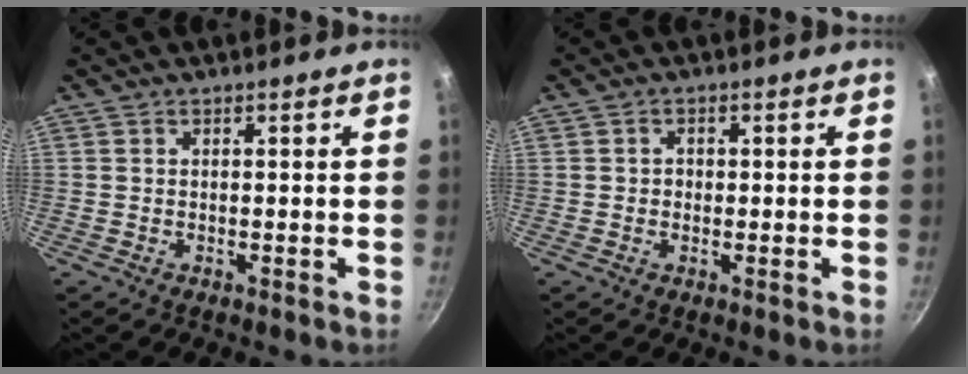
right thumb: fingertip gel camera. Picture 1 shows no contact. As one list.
[{"total": 1.5, "force": [-0.1, 1.3, 0.6], "torque": [-0.005, 0.002, -0.004]}]